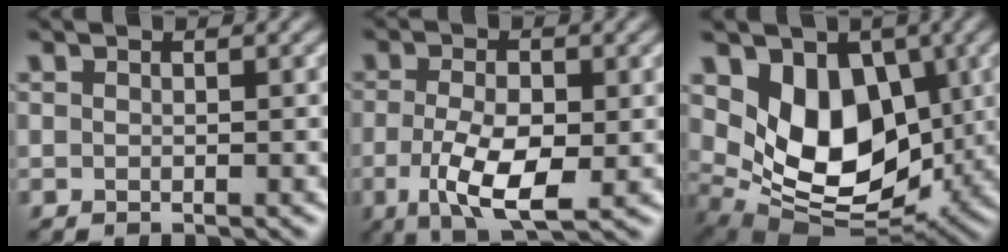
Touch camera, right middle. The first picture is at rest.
{"total": 6.2, "force": [-1.5, 2.5, 5.4], "torque": [-0.107, -0.011, -0.027]}
{"total": 9.2, "force": [1.9, 6.4, 6.3], "torque": [-0.111, -0.029, 0.028]}